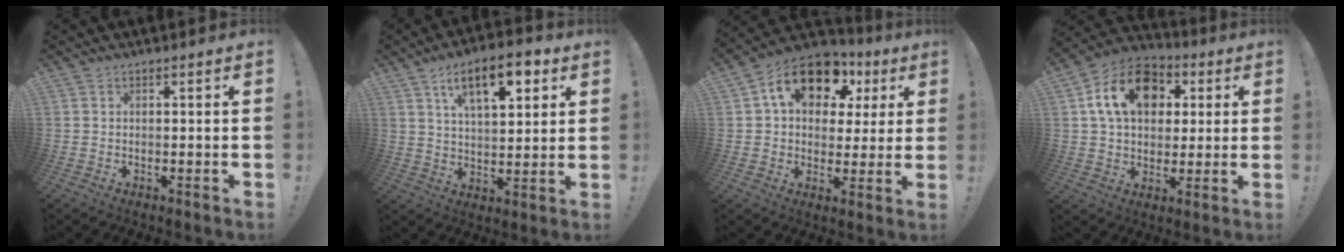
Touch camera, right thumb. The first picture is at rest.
{"total": 13.9, "force": [6.8, 5.9, 10.6], "torque": [-0.165, -0.014, 0.112]}
{"total": 16.9, "force": [7.8, 10.9, 10.4], "torque": [-0.171, -0.020, 0.141]}
{"total": 17.7, "force": [5.5, 12.7, 11.1], "torque": [-0.169, 0.001, 0.105]}